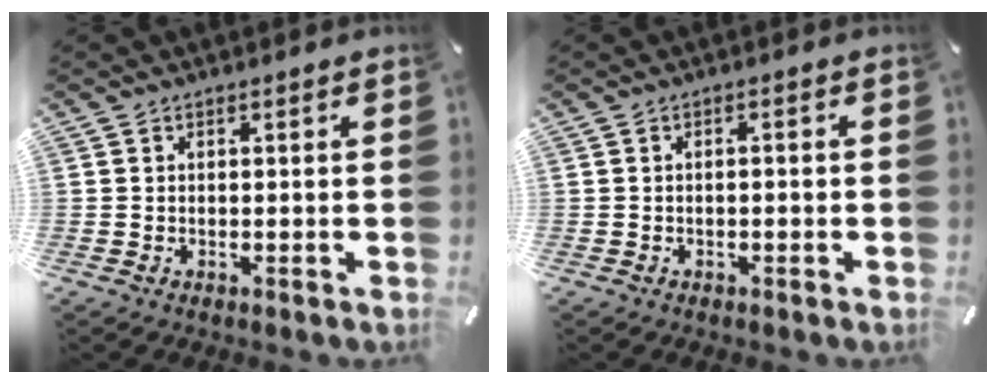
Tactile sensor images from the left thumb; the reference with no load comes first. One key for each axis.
{"total": 1.3, "fx": -0.7, "fy": 0.4, "fz": 1.0, "tx": -0.018, "ty": 0.002, "tz": -0.014}